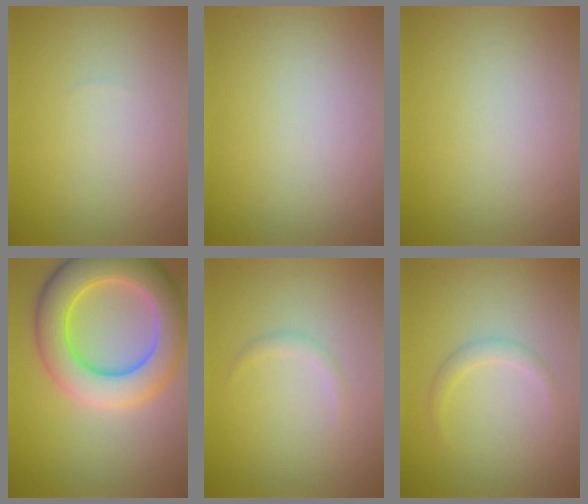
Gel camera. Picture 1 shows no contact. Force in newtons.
{"total": 0.0}
{"total": 0.0}
{"total": 8.5, "press": 8.5, "slide": 0.4}
{"total": 0.7, "press": 0.7, "slide": 0.0}
{"total": 1.2, "press": 1.2, "slide": 0.0}